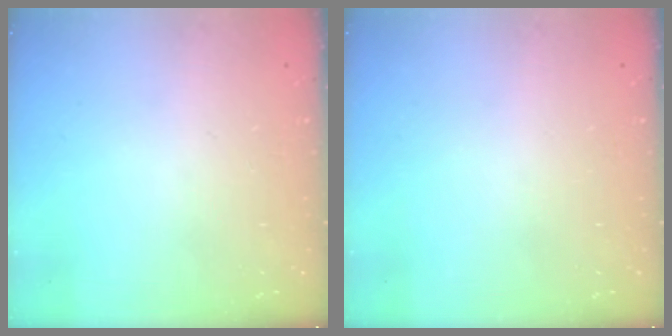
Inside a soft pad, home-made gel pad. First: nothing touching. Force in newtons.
{"total": 0.0}